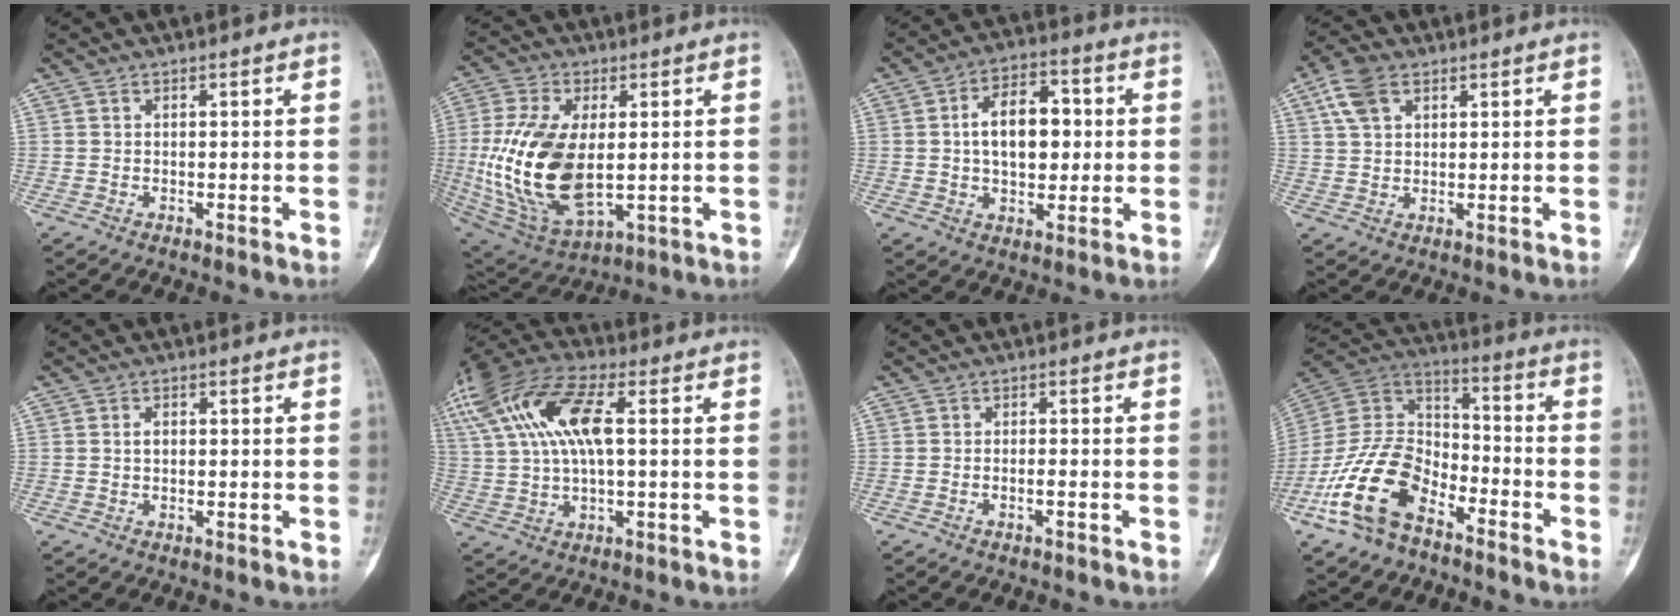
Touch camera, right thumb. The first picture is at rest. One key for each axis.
{"total": 20.0, "fx": -0.1, "fy": 10.6, "fz": 16.9, "tx": -0.351, "ty": -0.014, "tz": 0.016}
{"total": 12.1, "fx": 1.2, "fy": 7.3, "fz": 9.5, "tx": -0.124, "ty": 0.014, "tz": 0.018}
{"total": 6.7, "fx": 3.2, "fy": 3.9, "fz": 4.4, "tx": -0.085, "ty": 0.006, "tz": 0.064}
{"total": 1.4, "fx": 0.2, "fy": 0.9, "fz": 1.1, "tx": -0.019, "ty": 0.004, "tz": 0.002}
{"total": 21.0, "fx": 5.8, "fy": 9.1, "fz": 18.0, "tx": -0.409, "ty": 0.034, "tz": 0.103}
{"total": 1.0, "fx": -0.7, "fy": 0.2, "fz": 0.8, "tx": -0.015, "ty": 0.010, "tz": -0.012}
{"total": 17.9, "fx": -10.1, "fy": 10.1, "fz": 10.9, "tx": -0.202, "ty": 0.073, "tz": -0.198}